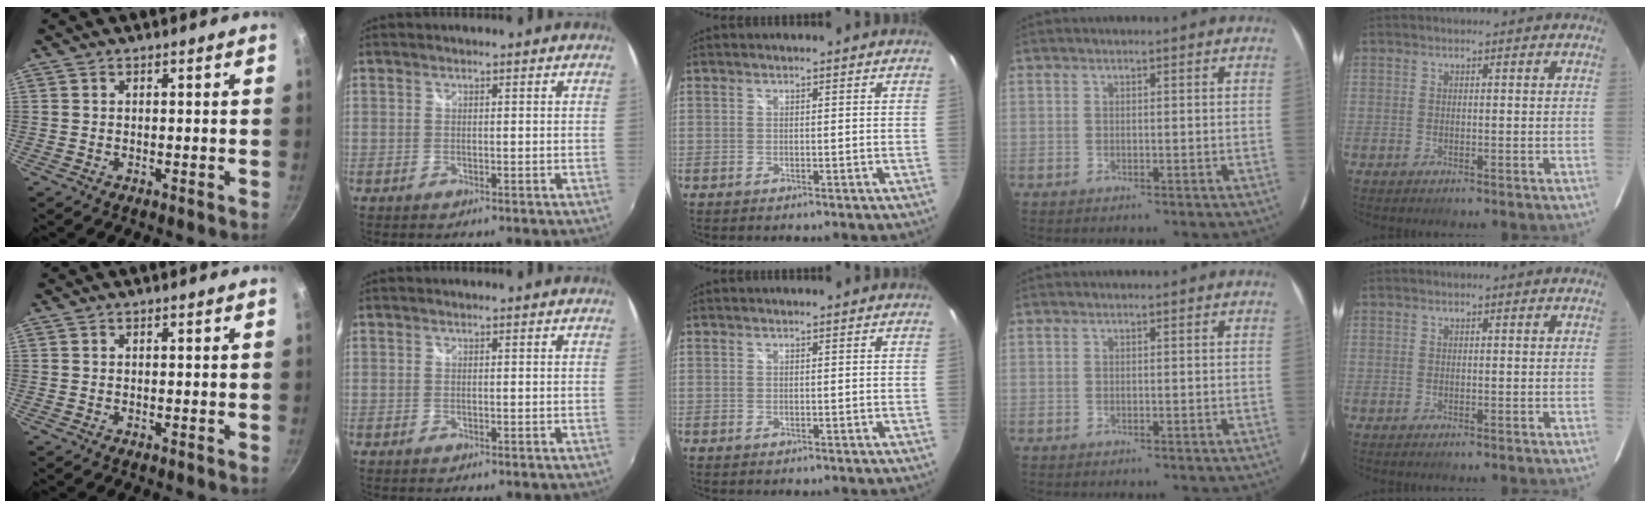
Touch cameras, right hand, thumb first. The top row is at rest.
{}